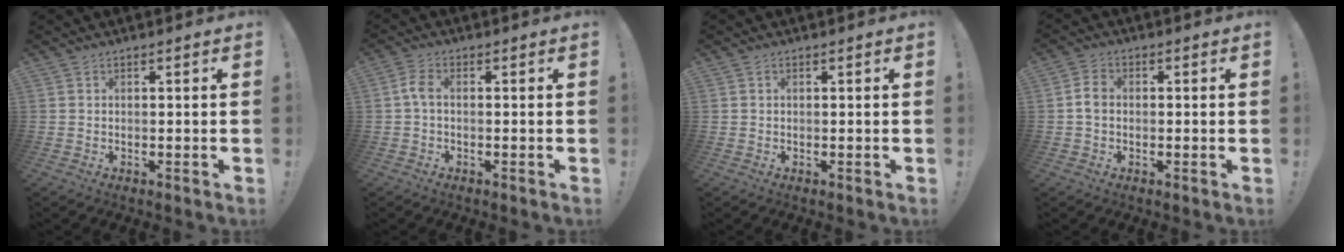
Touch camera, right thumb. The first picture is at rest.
{"total": 4.1, "force": [-0.1, 2.0, 3.6], "torque": [-0.073, 0.010, 0.000]}
{"total": 0.0}
{"total": 4.0, "force": [-0.1, 2.9, 2.8], "torque": [-0.039, 0.009, -0.001]}